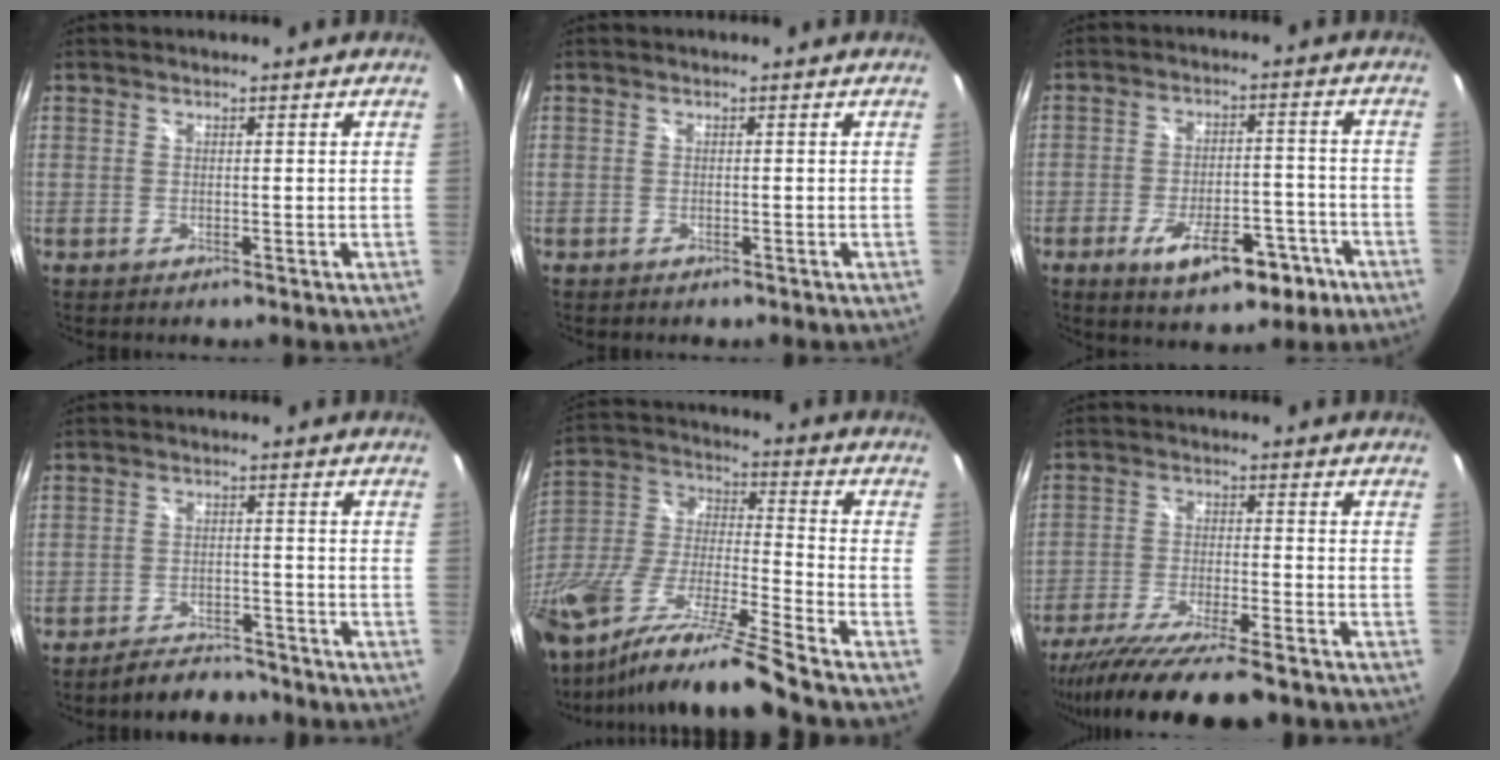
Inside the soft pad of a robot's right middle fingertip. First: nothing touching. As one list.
[{"total": 0.6, "force": [-0.5, 0.3, 0.1], "torque": [-0.004, 0.000, -0.008]}, {"total": 11.9, "force": [-6.7, 5.2, 8.4], "torque": [-0.153, 0.003, -0.089]}, {"total": 7.1, "force": [-6.3, 2.4, 2.1], "torque": [-0.054, 0.008, -0.089]}, {"total": 23.8, "force": [-17.4, 1.0, 16.2], "torque": [-0.284, -0.052, -0.324]}, {"total": 17.0, "force": [-14.3, 1.7, 9.0], "torque": [-0.178, -0.043, -0.238]}]